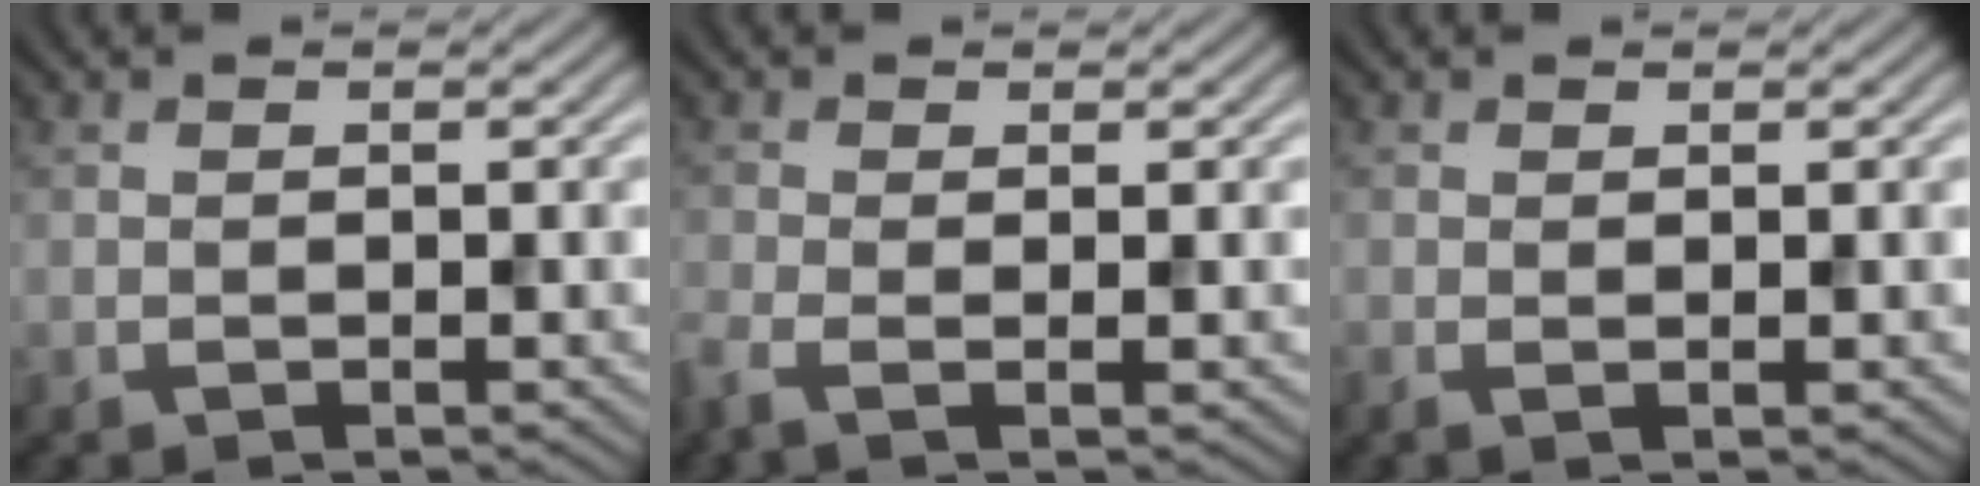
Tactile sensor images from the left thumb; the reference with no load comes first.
{"total": 2.7, "force": [-1.2, 0.8, 2.2], "torque": [-0.052, -0.010, -0.026]}
{"total": 0.7, "force": [0.2, 0.2, 0.6], "torque": [-0.009, 0.000, 0.005]}